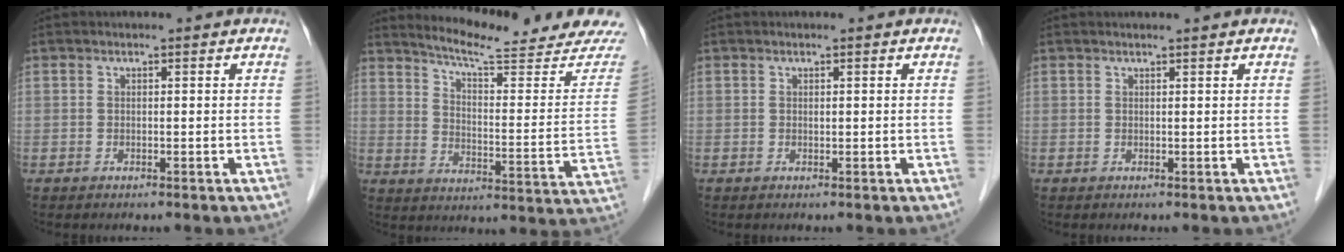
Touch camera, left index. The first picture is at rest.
{"total": 18.2, "force": [17.2, 0.1, 5.8], "torque": [-0.091, -0.082, 0.223]}
{"total": 0.0}
{"total": 1.5, "force": [1.3, -0.1, 0.6], "torque": [-0.008, 0.009, 0.023]}